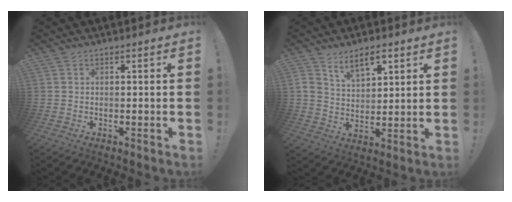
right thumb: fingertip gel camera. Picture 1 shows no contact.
{"total": 8.6, "force": [5.5, 4.4, 5.1], "torque": [-0.086, -0.017, 0.101]}